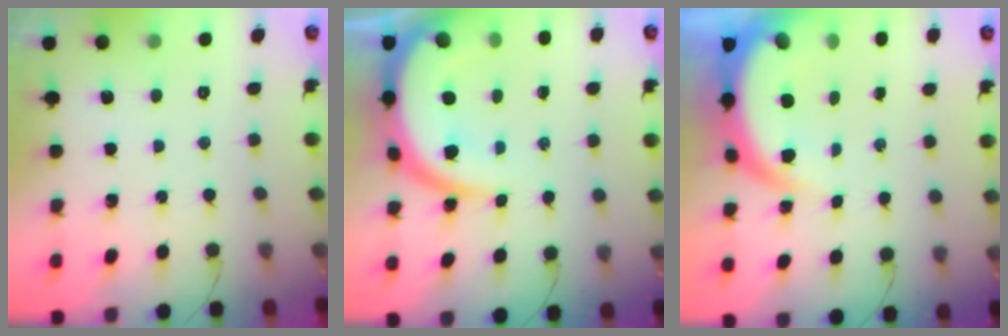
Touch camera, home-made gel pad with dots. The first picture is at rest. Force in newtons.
{"total": 13.8, "press": 13.8, "slide": 1.3}
{"total": 7.1, "press": 7.0, "slide": 1.0}